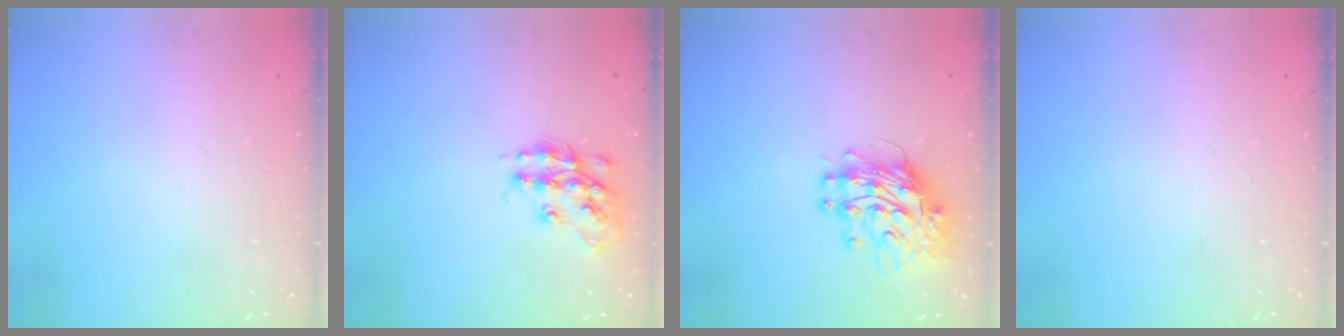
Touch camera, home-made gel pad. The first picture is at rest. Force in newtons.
{"total": 14.2, "press": 14.2, "slide": 0.9}
{"total": 12.0, "press": 11.9, "slide": 1.1}
{"total": 0.0}